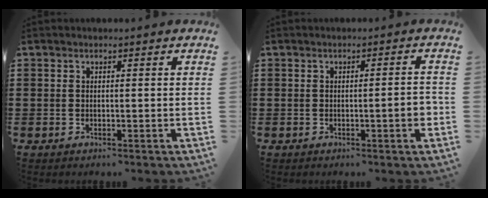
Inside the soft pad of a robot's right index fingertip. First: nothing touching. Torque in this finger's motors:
{"motor_torque": [0.69, 0.26, 0.08, 0.05]}